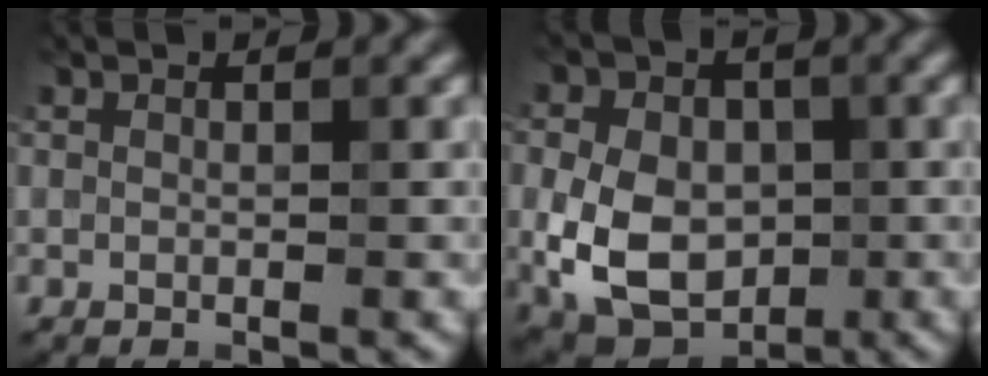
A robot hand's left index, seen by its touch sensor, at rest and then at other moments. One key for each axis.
{"total": 8.8, "fx": -1.0, "fy": 6.5, "fz": 5.8, "tx": -0.116, "ty": -0.010, "tz": -0.027}